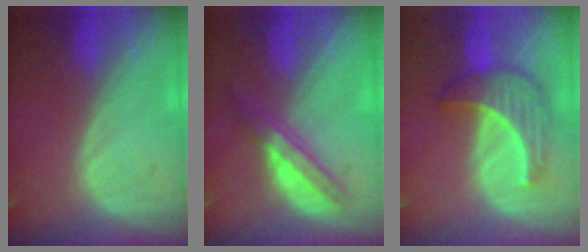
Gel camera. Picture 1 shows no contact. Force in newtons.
{"total": 5.5, "press": 5.2, "slide": 1.8}
{"total": 6.6, "press": 6.6, "slide": 0.9}